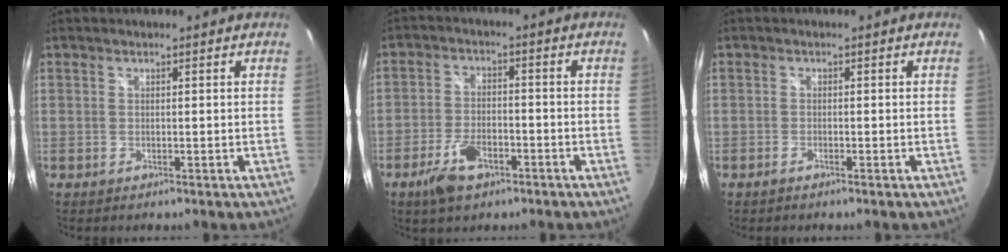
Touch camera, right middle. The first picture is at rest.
{"total": 7.7, "force": [-4.7, 3.8, 4.9], "torque": [-0.111, -0.003, -0.081]}
{"total": 0.9, "force": [-0.8, 0.1, 0.5], "torque": [-0.014, -0.001, -0.018]}